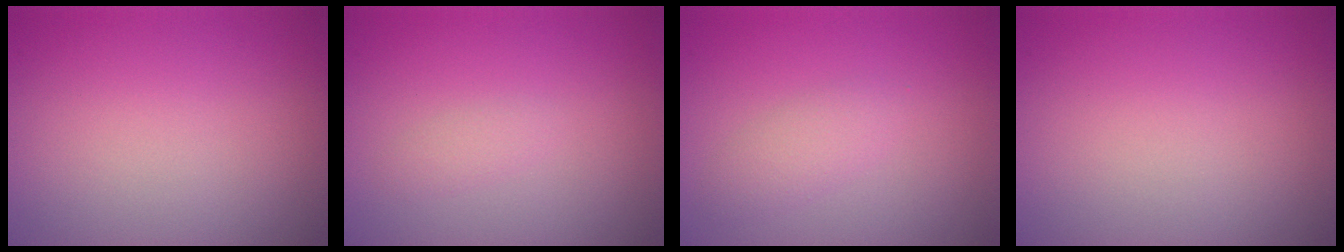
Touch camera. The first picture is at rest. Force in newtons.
{"total": 0.8, "press": 0.8, "slide": 0.1}
{"total": 1.7, "press": 1.6, "slide": 0.1}
{"total": 0.0}